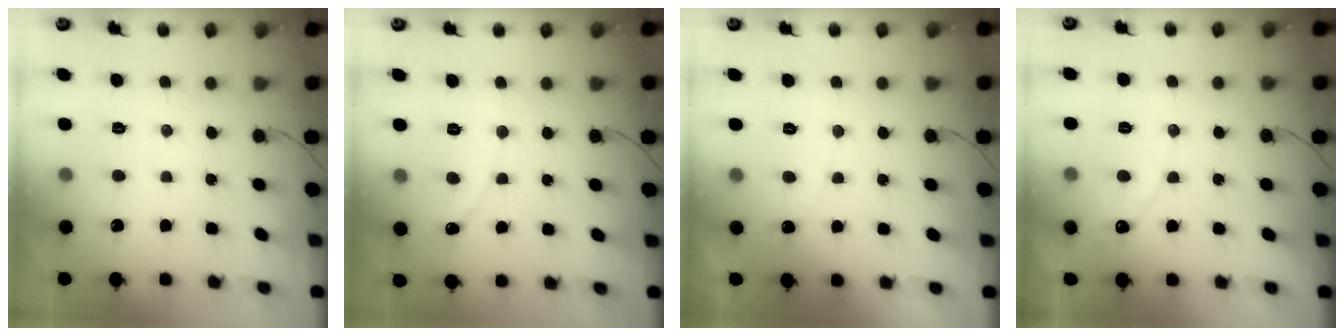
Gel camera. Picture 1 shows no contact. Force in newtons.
{"total": 0.7, "press": 0.7, "slide": 0.0}
{"total": 3.0, "press": 3.0, "slide": 0.1}
{"total": 3.7, "press": 3.7, "slide": 0.2}